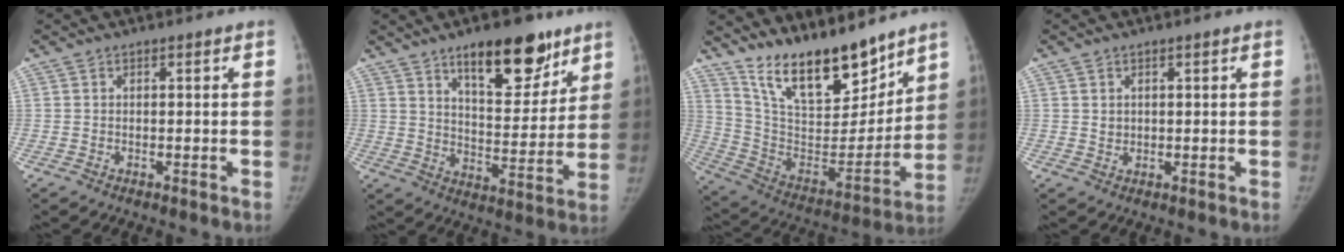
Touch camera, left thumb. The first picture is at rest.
{"total": 16.4, "force": [10.6, 6.7, 10.6], "torque": [-0.101, -0.063, 0.165]}
{"total": 21.2, "force": [16.4, 7.5, 11.1], "torque": [-0.140, -0.096, 0.293]}
{"total": 1.3, "force": [0.5, 1.1, 0.5], "torque": [0.001, -0.004, 0.012]}